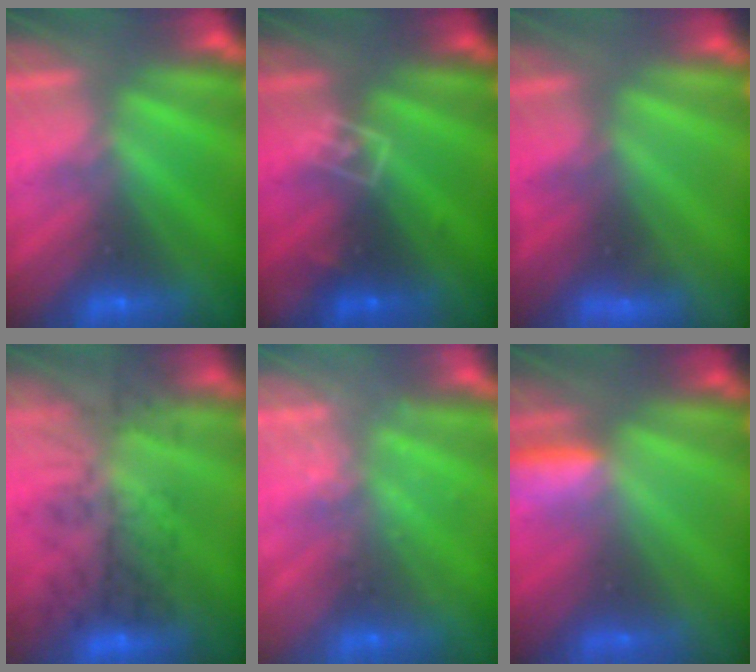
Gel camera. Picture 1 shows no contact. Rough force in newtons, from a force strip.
{"total": 2.8}
{"total": 4.5}
{"total": 8.4}
{"total": 2.1}
{"total": 2.9}